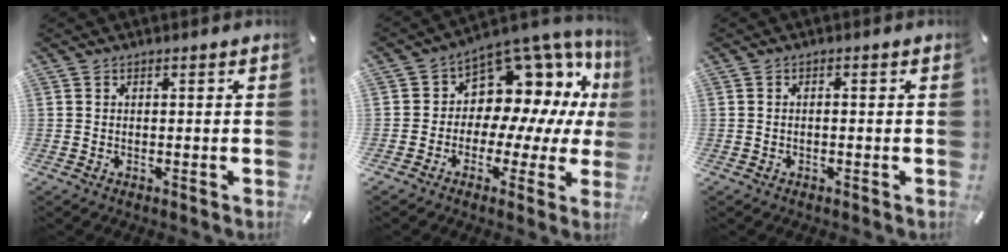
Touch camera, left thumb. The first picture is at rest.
{"total": 10.4, "force": [6.0, 7.5, 4.2], "torque": [-0.070, -0.078, 0.108]}
{"total": 0.9, "force": [-0.4, 0.2, 0.7], "torque": [-0.014, -0.001, -0.006]}